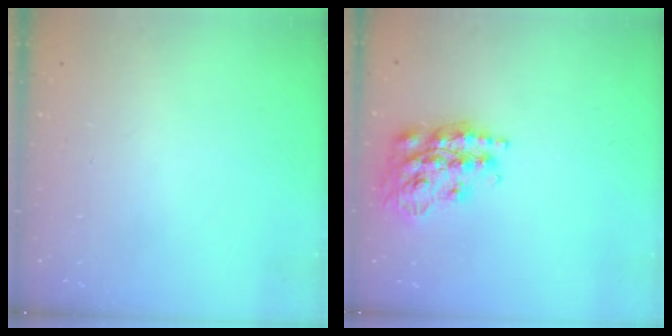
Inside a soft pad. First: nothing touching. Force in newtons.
{"total": 19.2, "press": 19.2, "slide": 1.3}